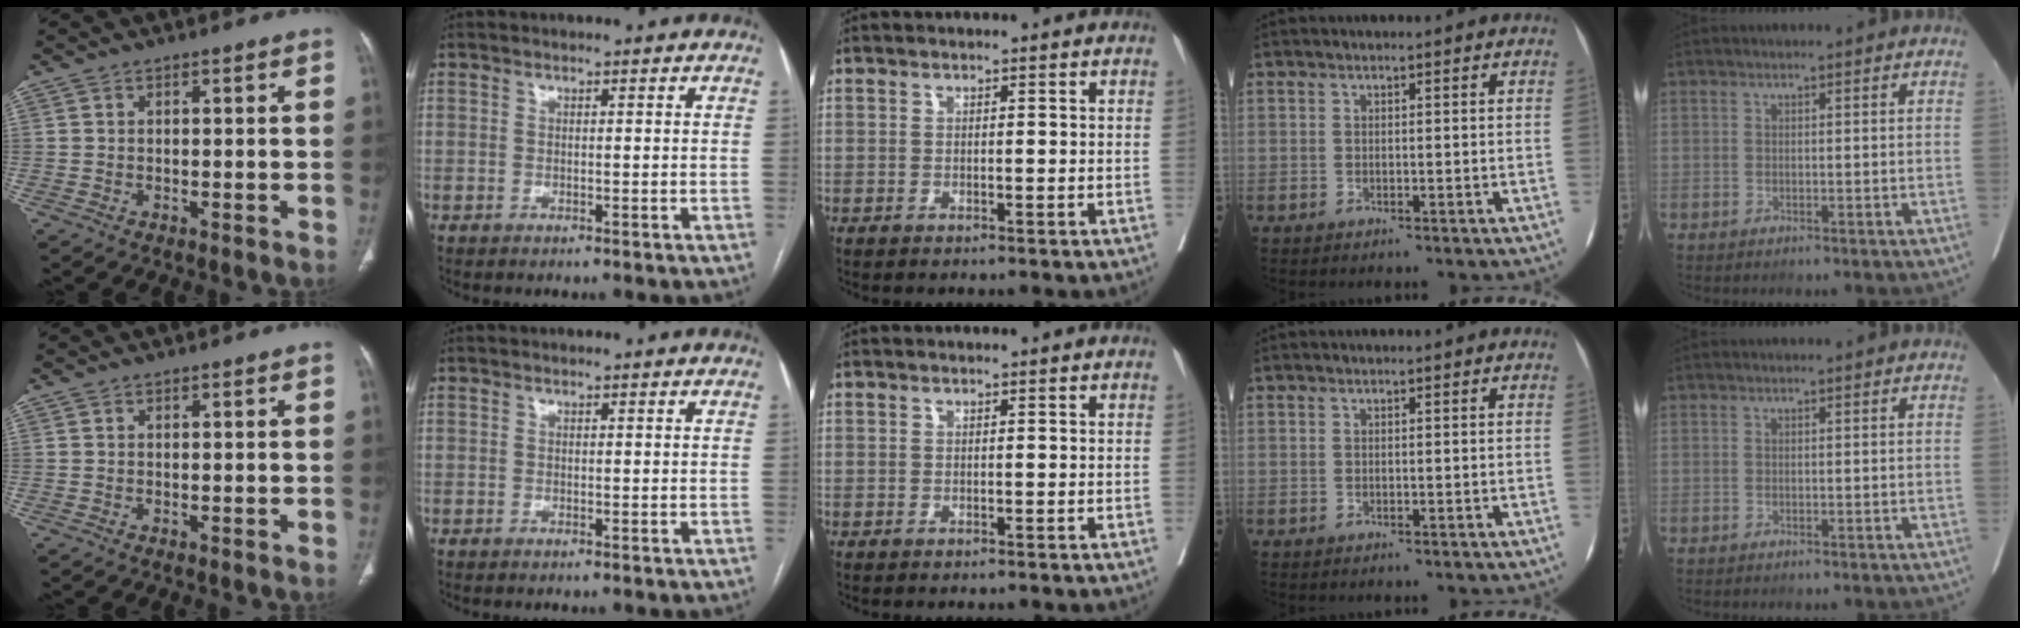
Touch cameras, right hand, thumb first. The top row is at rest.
{}